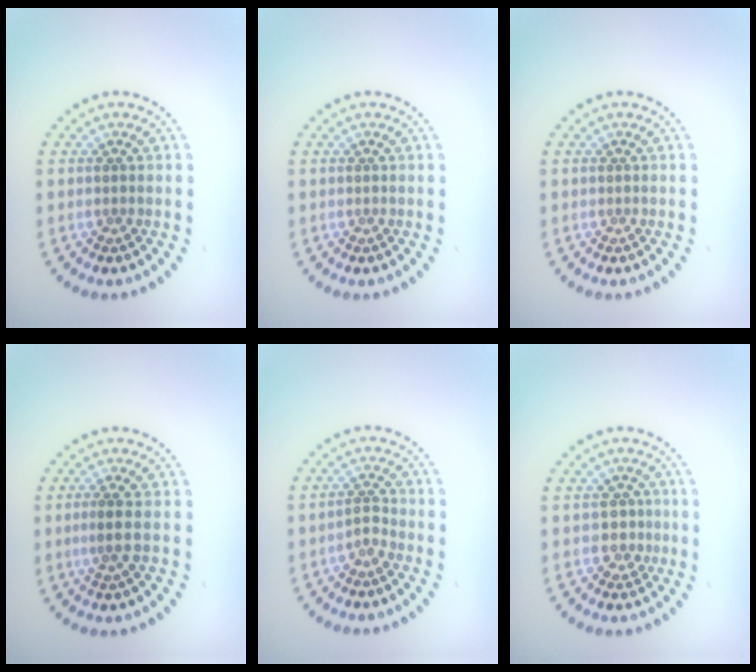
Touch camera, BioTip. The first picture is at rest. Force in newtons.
{"total": 0.0}
{"total": 0.0}
{"total": 1.7, "press": 1.4, "slide": 1.0}
{"total": 1.1, "press": 0.8, "slide": 0.8}
{"total": 1.7, "press": 1.2, "slide": 1.1}